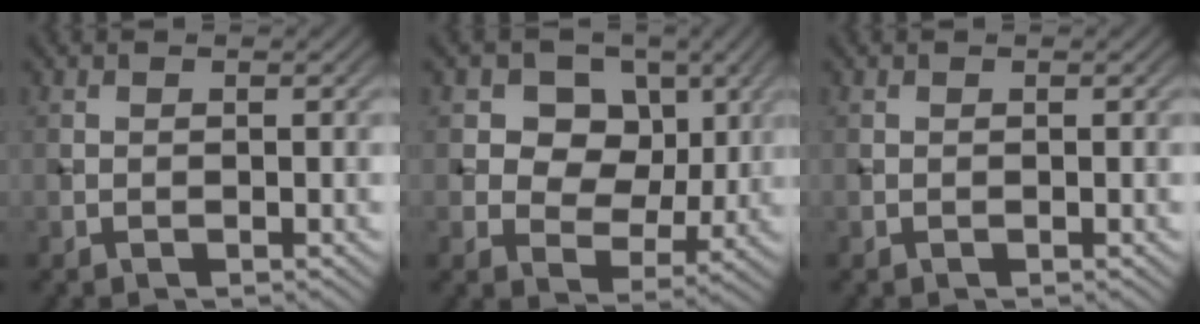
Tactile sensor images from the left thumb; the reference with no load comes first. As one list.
[{"total": 9.7, "force": [3.6, 7.6, 4.9], "torque": [-0.106, 0.001, 0.062]}, {"total": 0.0}]